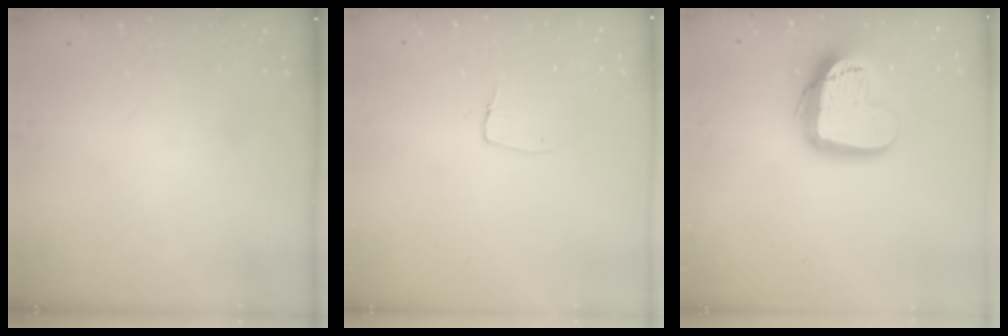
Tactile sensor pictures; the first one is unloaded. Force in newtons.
{"total": 5.6, "press": 5.5, "slide": 0.4}
{"total": 19.0, "press": 18.9, "slide": 1.6}